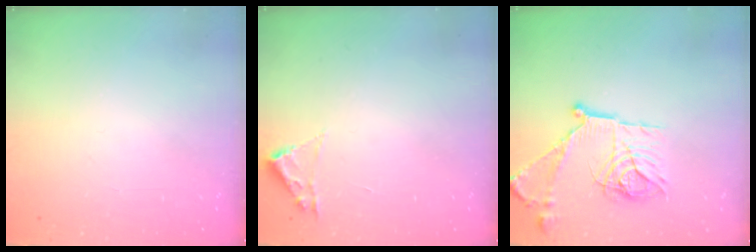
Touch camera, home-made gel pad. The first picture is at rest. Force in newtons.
{"total": 1.8, "press": 1.8, "slide": 0.2}
{"total": 18.7, "press": 18.6, "slide": 1.5}